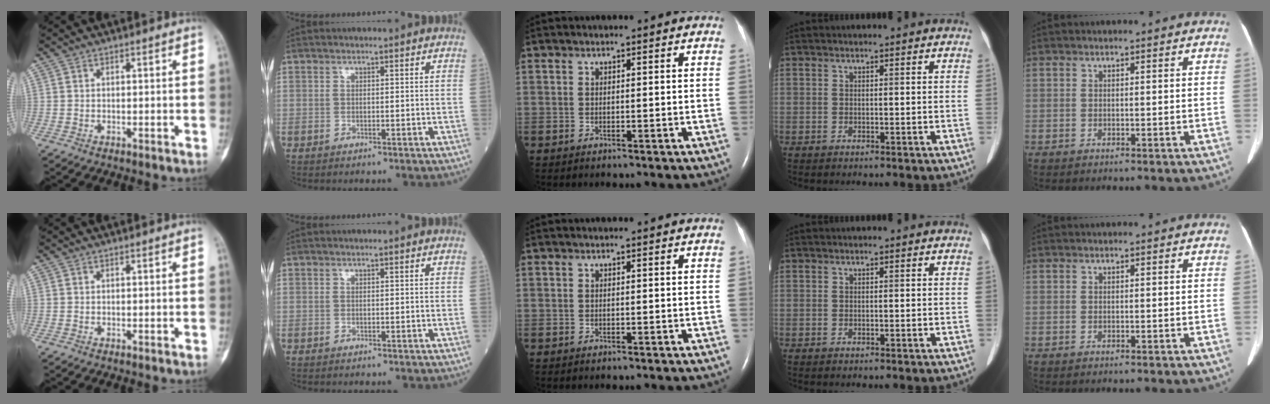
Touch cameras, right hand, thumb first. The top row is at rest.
{}